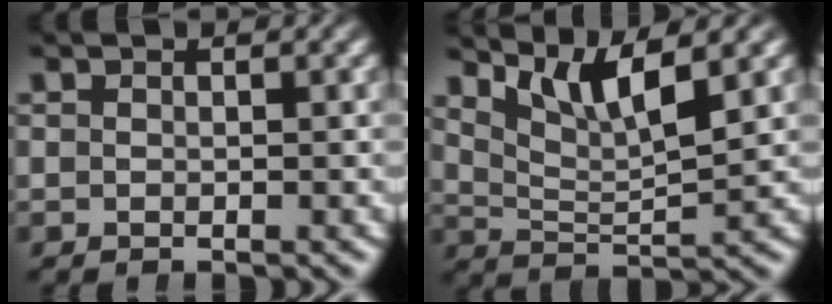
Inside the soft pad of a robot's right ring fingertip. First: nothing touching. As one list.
[{"total": 5.1, "force": [3.2, 1.8, 3.5], "torque": [-0.071, -0.011, 0.062]}]